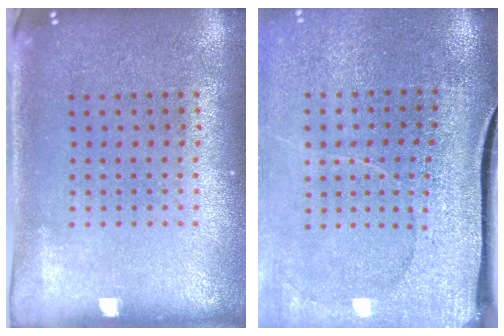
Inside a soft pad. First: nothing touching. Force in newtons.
{"total": 4.0, "press": 3.3, "slide": 2.3}